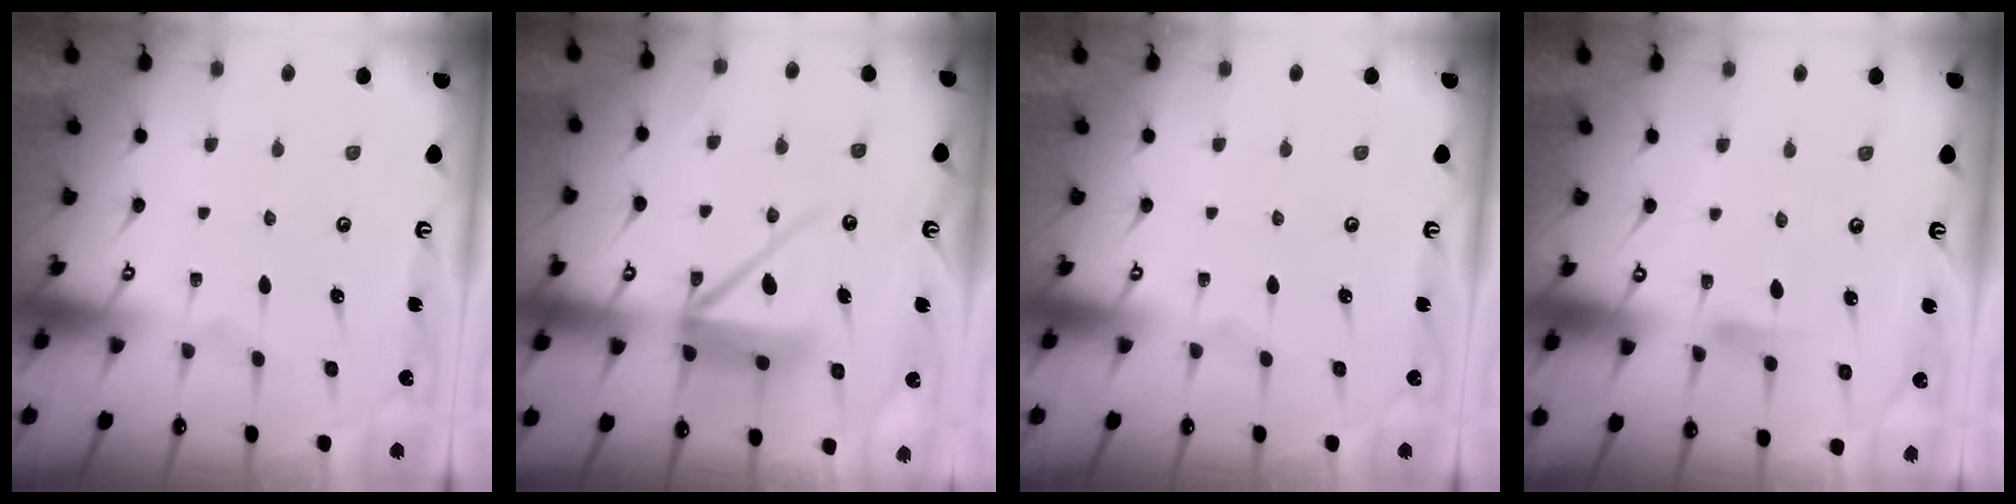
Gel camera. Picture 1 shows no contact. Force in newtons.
{"total": 12.3, "press": 12.1, "slide": 1.9}
{"total": 0.0}
{"total": 4.3, "press": 4.3, "slide": 0.5}